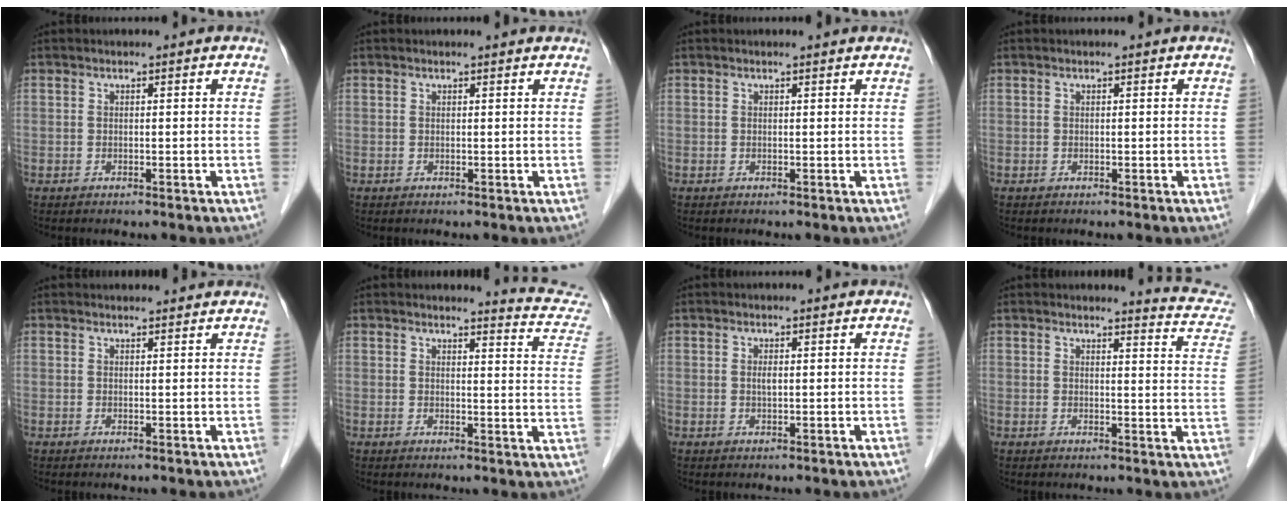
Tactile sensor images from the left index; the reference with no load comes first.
{"total": 1.5, "force": [1.5, 0.0, 0.3], "torque": [-0.013, 0.005, 0.015]}
{"total": 1.3, "force": [1.2, 0.0, 0.2], "torque": [-0.013, 0.006, 0.013]}
{"total": 0.0}
{"total": 4.1, "force": [4.0, 0.5, 0.8], "torque": [-0.012, 0.024, 0.047]}
{"total": 8.0, "force": [8.0, 0.2, 0.6], "torque": [0.000, -0.056, 0.066]}
{"total": 0.8, "force": [0.2, 0.2, 0.8], "torque": [-0.018, -0.001, 0.004]}
{"total": 7.7, "force": [7.6, 0.6, 1.1], "torque": [-0.002, -0.046, 0.058]}